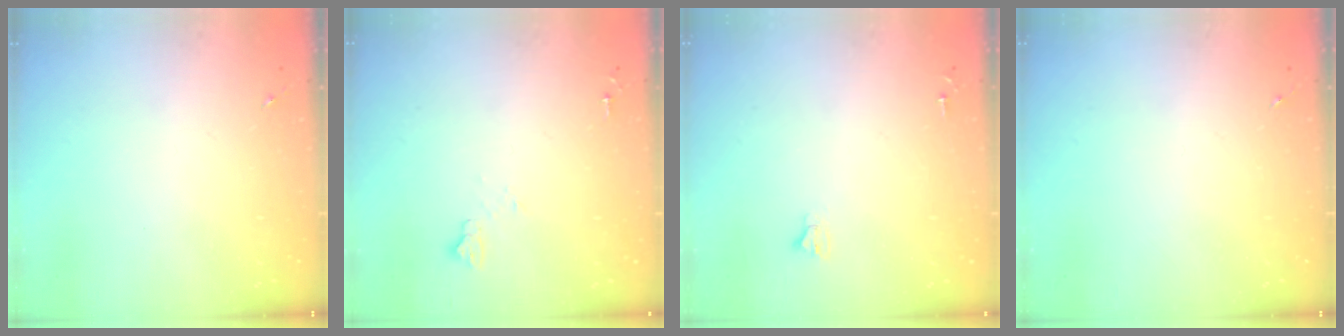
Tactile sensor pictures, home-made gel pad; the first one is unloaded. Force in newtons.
{"total": 5.4, "press": 5.4, "slide": 0.7}
{"total": 2.0, "press": 2.0, "slide": 0.2}
{"total": 0.0}